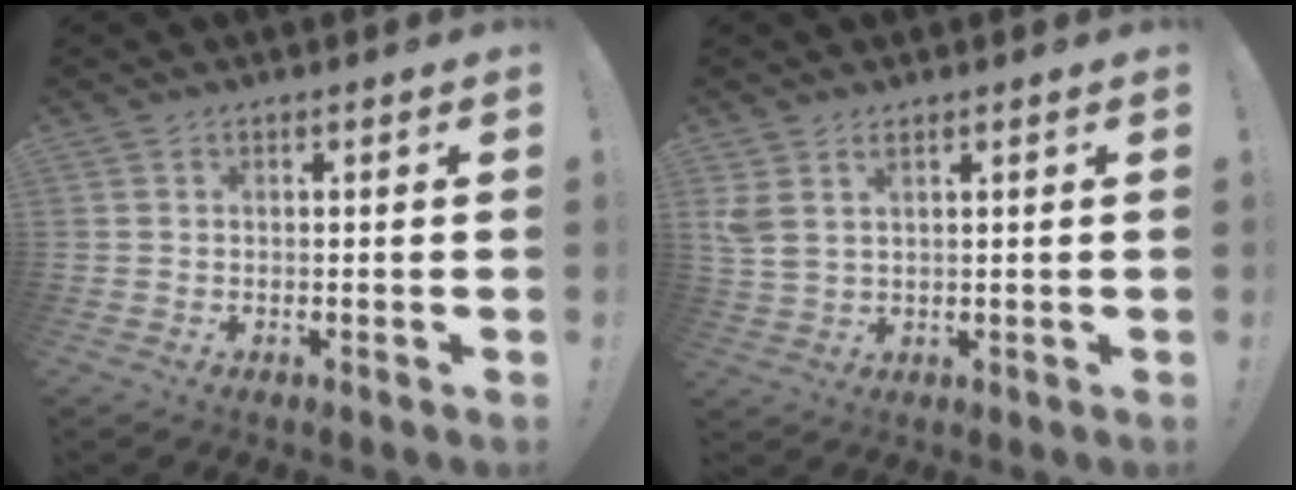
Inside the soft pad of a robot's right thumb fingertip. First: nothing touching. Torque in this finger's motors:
{"motor_torque": [0.36, 0.47, 0.34, 0.11, 0.01]}